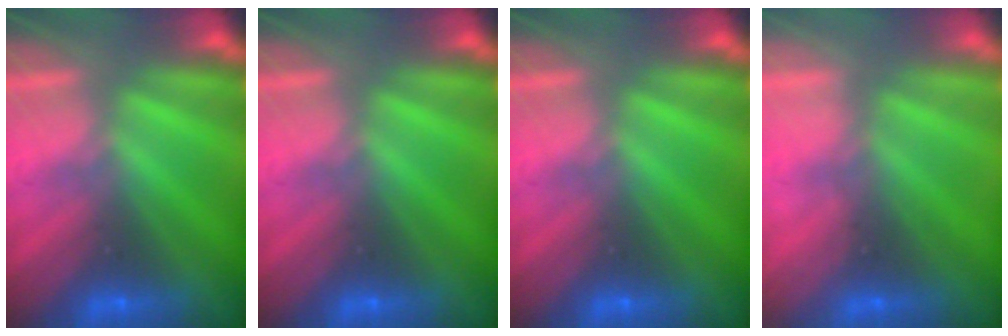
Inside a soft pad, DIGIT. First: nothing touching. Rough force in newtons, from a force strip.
{"total": 0.0}
{"total": 0.0}
{"total": 2.3}